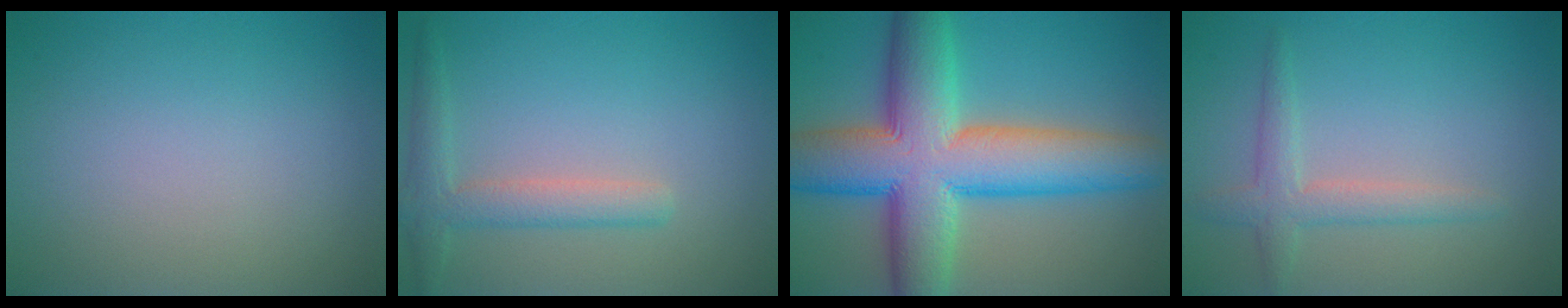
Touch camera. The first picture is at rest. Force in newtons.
{"total": 3.0, "press": 3.0, "slide": 0.1}
{"total": 13.0, "press": 13.0, "slide": 0.2}
{"total": 2.5, "press": 2.5, "slide": 0.1}